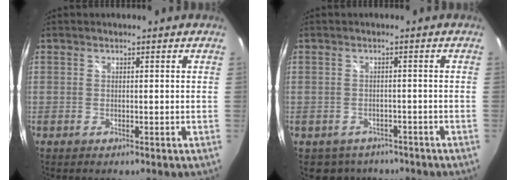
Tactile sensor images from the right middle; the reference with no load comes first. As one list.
[{"total": 4.1, "force": [-3.1, 2.7, 0.6], "torque": [-0.016, 0.001, -0.039]}]